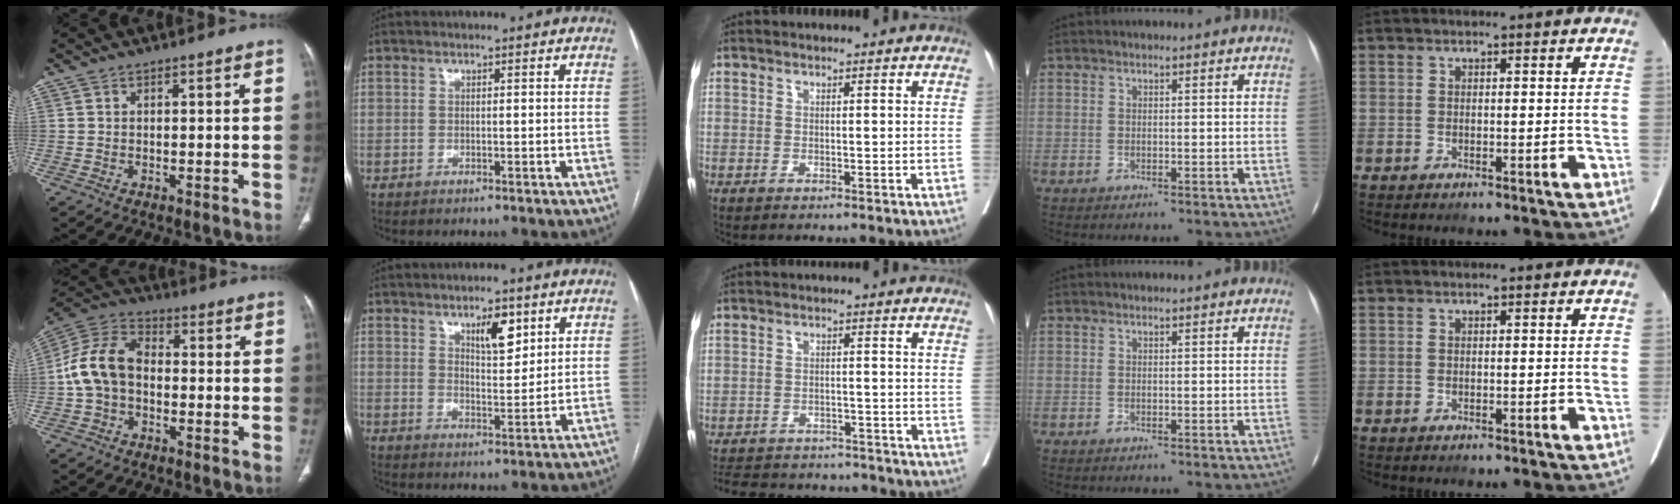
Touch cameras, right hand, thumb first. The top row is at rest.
{"thumb": {"total": 11.2, "force": [-1.1, 7.9, 7.9], "torque": [-0.148, 0.037, -0.034]}, "index": {"total": 5.7, "force": [3.2, 1.9, 4.3], "torque": [-0.071, -0.002, 0.055]}, "middle": {"total": 16.6, "force": [-15.2, 4.9, 4.6], "torque": [-0.120, 0.001, -0.203]}}